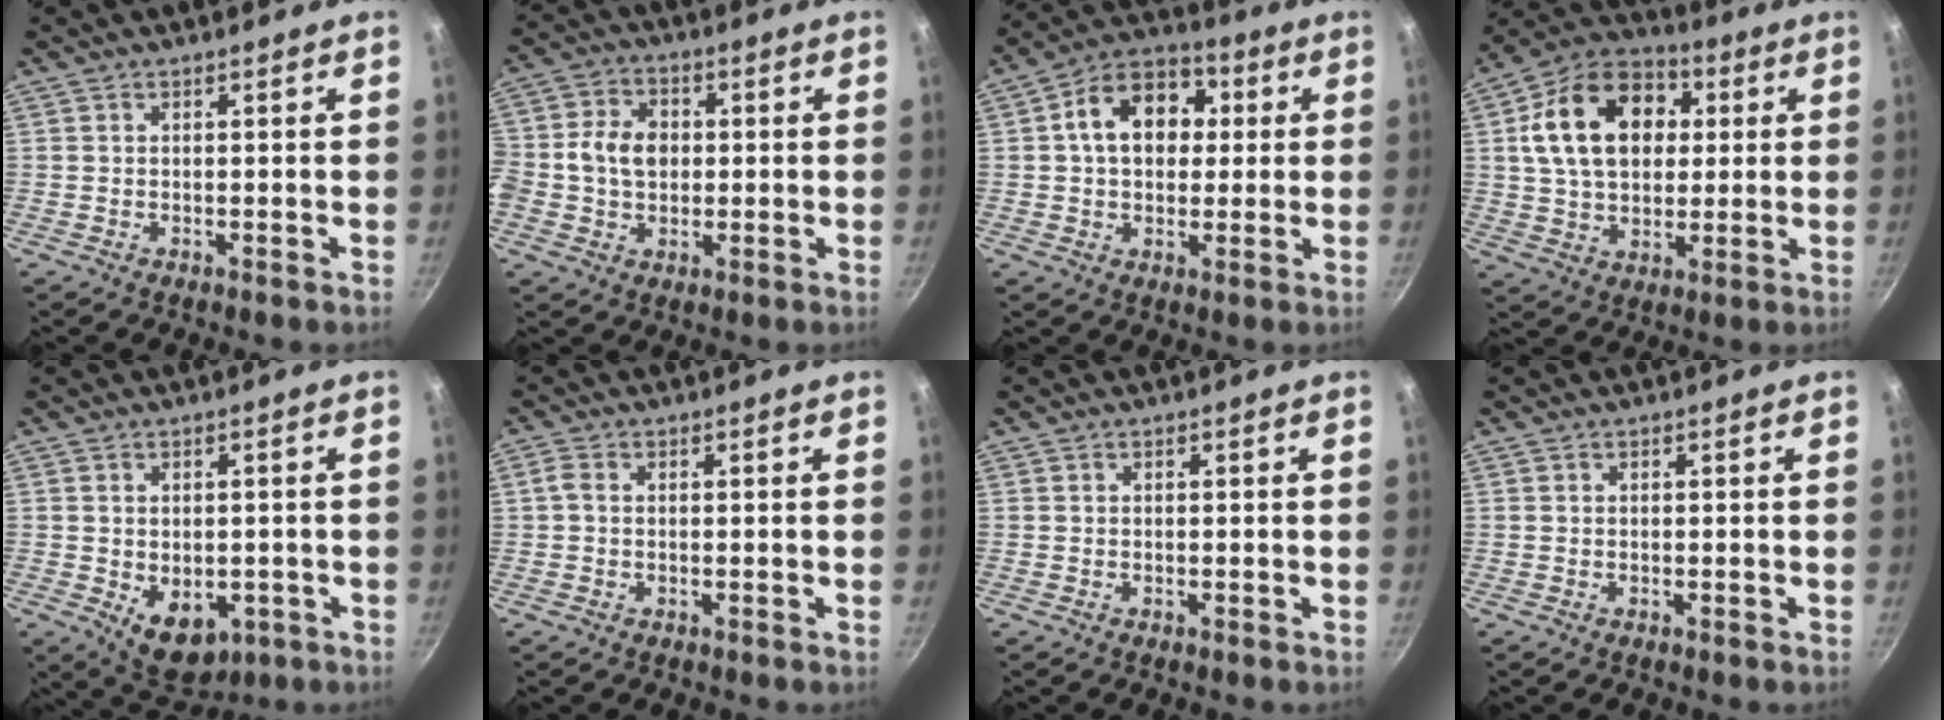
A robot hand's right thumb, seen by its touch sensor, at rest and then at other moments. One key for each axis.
{"total": 9.4, "fx": 0.1, "fy": 7.5, "fz": 5.7, "tx": -0.086, "ty": 0.013, "tz": -0.016}
{"total": 13.2, "fx": 2.2, "fy": 9.6, "fz": 8.8, "tx": -0.099, "ty": 0.023, "tz": 0.017}
{"total": 18.6, "fx": 4.0, "fy": 13.3, "fz": 12.4, "tx": -0.182, "ty": 0.019, "tz": 0.055}
{"total": 8.4, "fx": -1.9, "fy": 5.8, "fz": 5.8, "tx": -0.060, "ty": -0.007, "tz": -0.008}
{"total": 1.8, "fx": 0.1, "fy": 1.2, "fz": 1.3, "tx": -0.030, "ty": 0.005, "tz": 0.000}
{"total": 0.0}
{"total": 0.0}